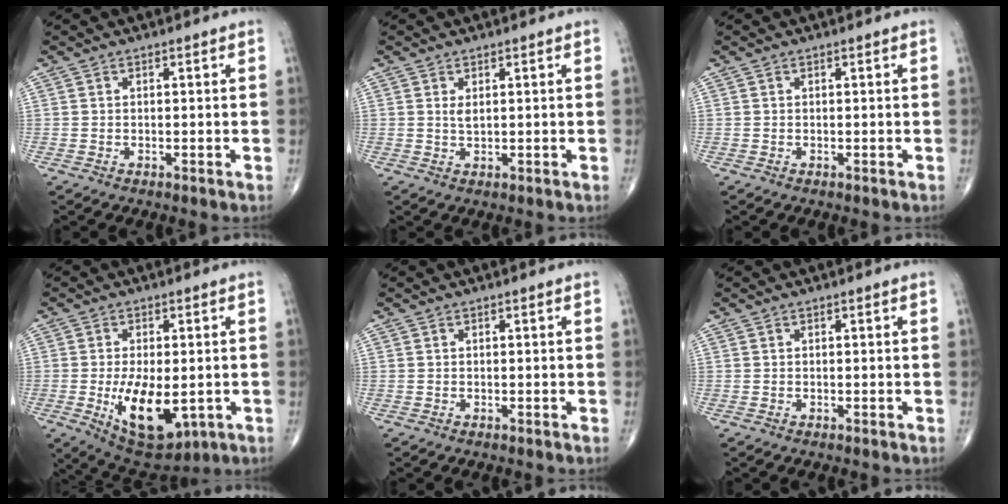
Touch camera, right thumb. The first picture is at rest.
{"total": 1.3, "force": [0.5, 0.5, 1.1], "torque": [-0.019, -0.004, 0.011]}
{"total": 0.0}
{"total": 13.0, "force": [-2.6, 6.4, 10.9], "torque": [-0.165, -0.017, -0.024]}
{"total": 0.0}
{"total": 0.0}